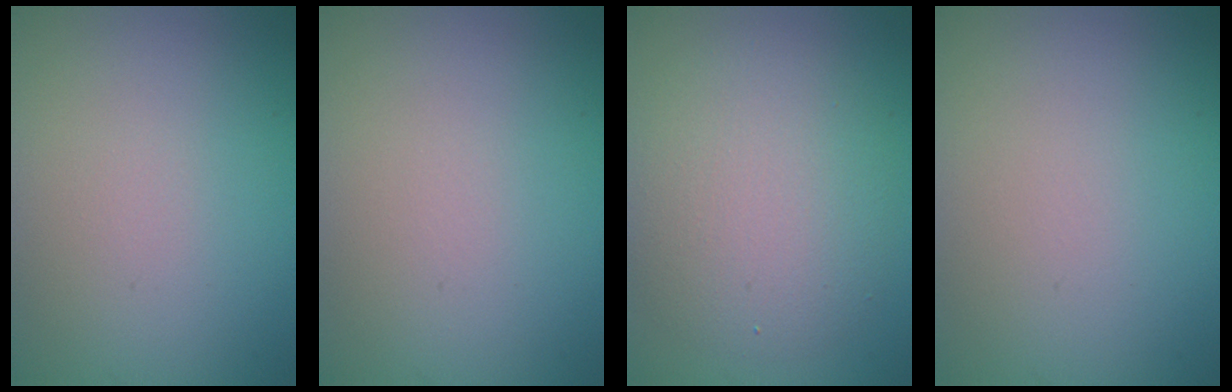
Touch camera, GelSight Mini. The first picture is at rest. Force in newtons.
{"total": 0.0}
{"total": 5.8, "press": 5.8, "slide": 0.2}
{"total": 0.0}